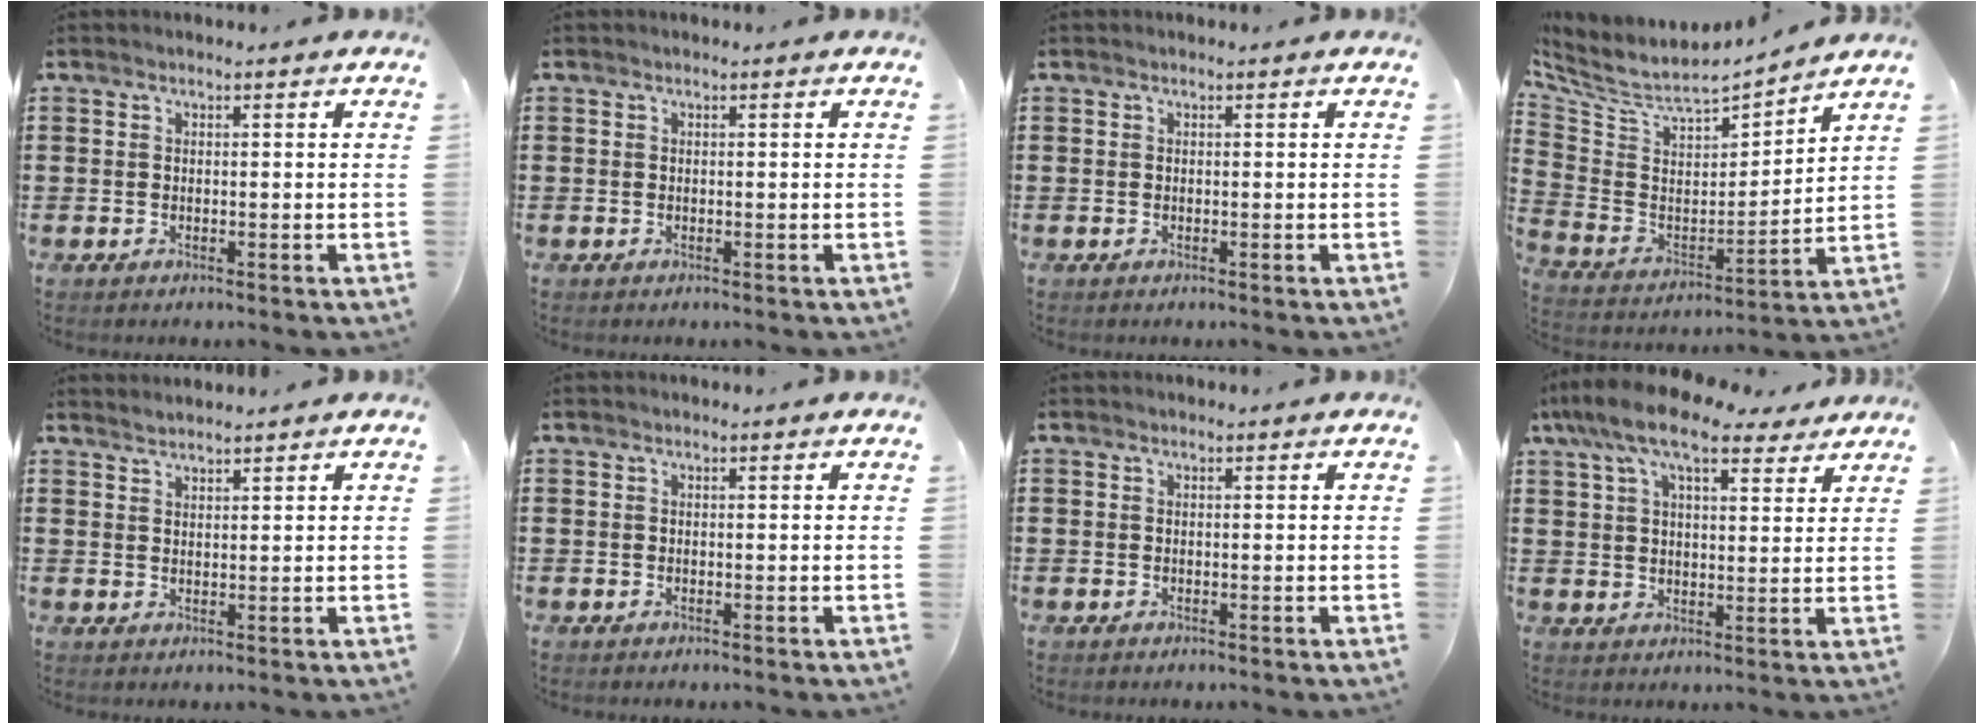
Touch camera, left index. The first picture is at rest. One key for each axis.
{"total": 0.0}
{"total": 0.0}
{"total": 6.5, "fx": 5.6, "fy": 2.1, "fz": 2.6, "tx": -0.084, "ty": -0.048, "tz": 0.091}
{"total": 1.5, "fx": 1.5, "fy": -0.1, "fz": 0.0, "tx": -0.002, "ty": 0.001, "tz": 0.029}
{"total": 0.0}
{"total": 0.0}
{"total": 10.6, "fx": 7.8, "fy": 3.3, "fz": 6.4, "tx": -0.138, "ty": -0.009, "tz": 0.142}